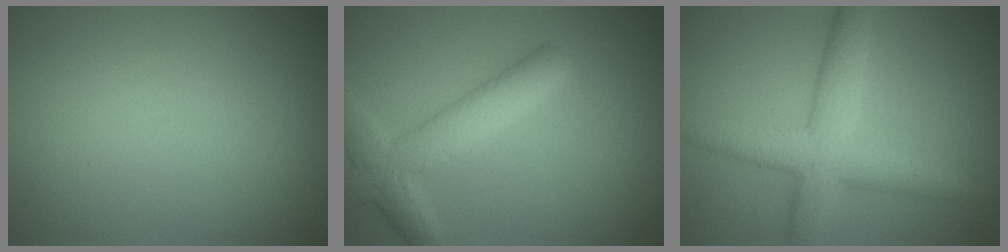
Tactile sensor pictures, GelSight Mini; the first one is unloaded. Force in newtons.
{"total": 4.2, "press": 4.2, "slide": 0.1}
{"total": 5.3, "press": 5.3, "slide": 0.1}